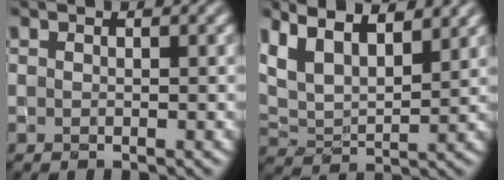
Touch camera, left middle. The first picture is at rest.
{"total": 8.2, "force": [5.3, 3.3, 5.2], "torque": [-0.108, 0.029, 0.087]}